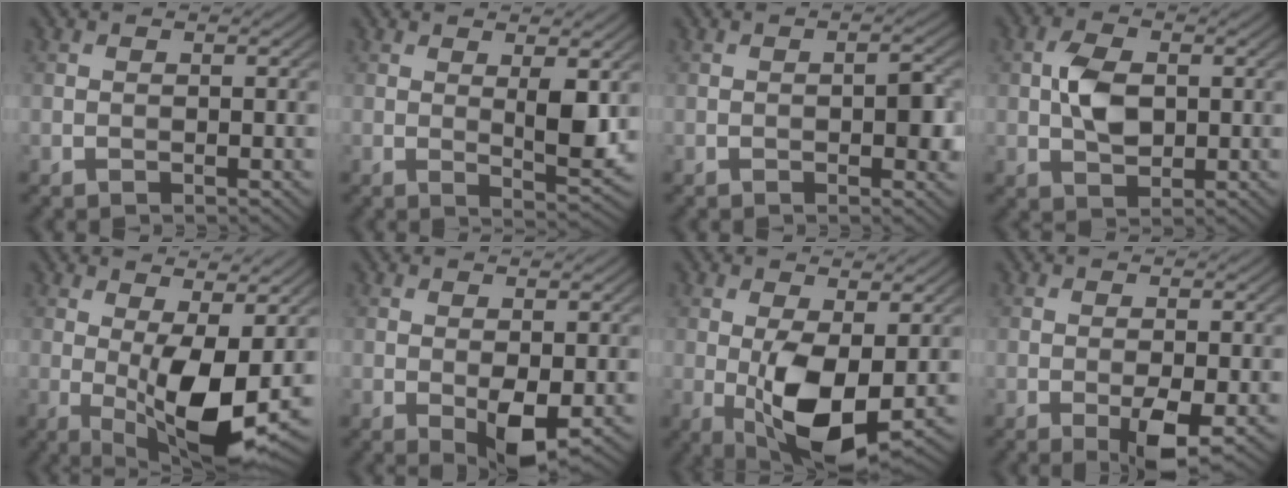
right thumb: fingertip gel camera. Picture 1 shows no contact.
{"total": 4.3, "force": [1.1, 1.2, 4.0], "torque": [-0.075, -0.008, 0.022]}
{"total": 2.8, "force": [-0.4, 1.1, 2.5], "torque": [-0.032, 0.002, -0.005]}
{"total": 4.9, "force": [0.3, 3.1, 3.8], "torque": [-0.077, 0.003, 0.003]}
{"total": 11.0, "force": [-0.2, 3.7, 10.4], "torque": [-0.175, -0.007, -0.002]}
{"total": 3.7, "force": [-0.5, 1.6, 3.3], "torque": [-0.057, -0.004, -0.005]}
{"total": 9.3, "force": [-1.2, 4.2, 8.1], "torque": [-0.162, -0.012, -0.013]}
{"total": 3.9, "force": [-1.4, 1.0, 3.4], "torque": [-0.060, -0.001, -0.024]}